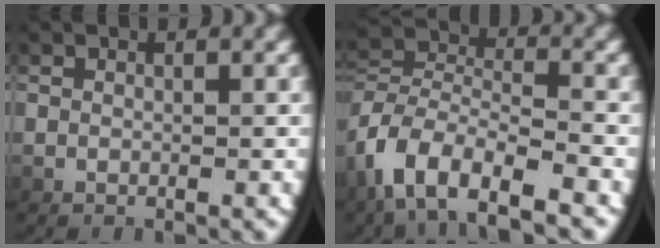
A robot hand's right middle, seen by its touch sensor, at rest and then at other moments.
{"total": 5.7, "force": [-2.6, 3.8, 3.4], "torque": [-0.085, -0.013, -0.048]}